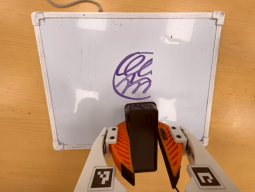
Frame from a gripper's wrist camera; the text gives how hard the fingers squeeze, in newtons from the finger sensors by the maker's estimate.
{"total": 10.4, "left": 10.8, "right": 10.1}